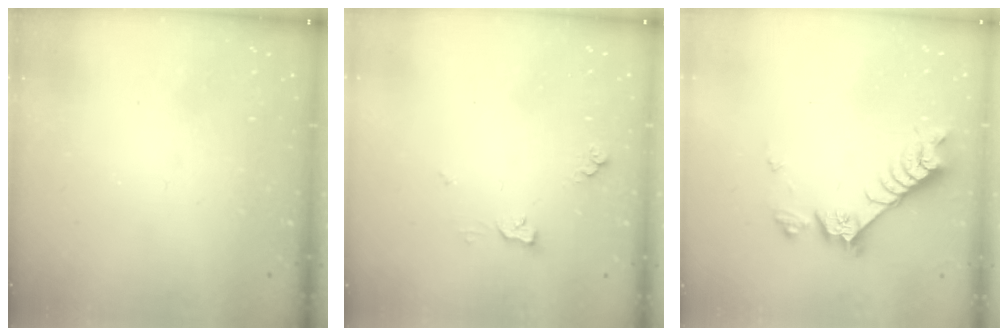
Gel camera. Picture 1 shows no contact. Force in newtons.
{"total": 5.7, "press": 5.6, "slide": 0.9}
{"total": 7.4, "press": 7.3, "slide": 1.1}